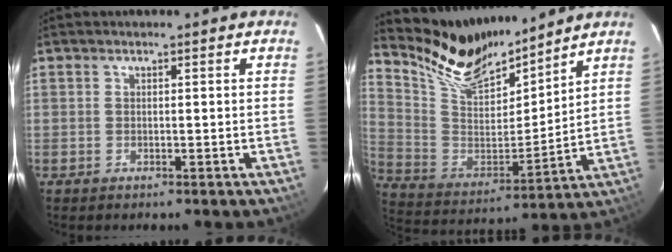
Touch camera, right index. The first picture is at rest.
{"total": 15.5, "force": [13.8, 4.1, 5.8], "torque": [-0.141, -0.020, 0.265]}